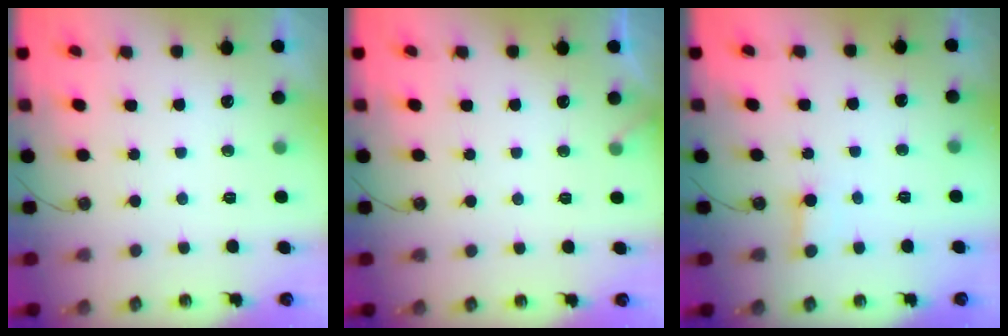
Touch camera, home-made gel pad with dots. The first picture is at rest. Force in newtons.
{"total": 2.4, "press": 2.4, "slide": 0.2}
{"total": 2.2, "press": 2.2, "slide": 0.1}